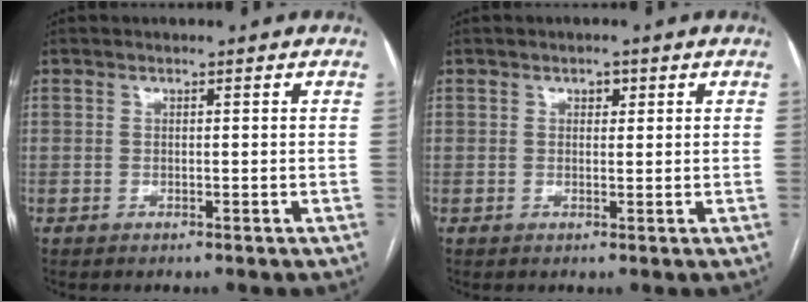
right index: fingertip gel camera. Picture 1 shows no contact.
{"total": 1.4, "force": [0.7, 0.9, 0.8], "torque": [-0.011, 0.003, 0.009]}